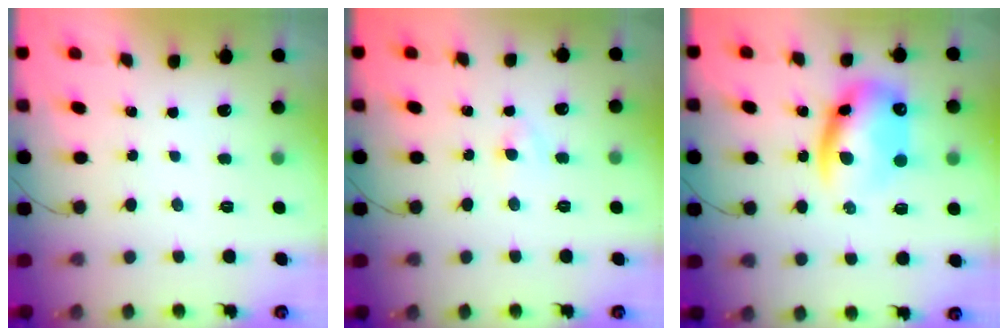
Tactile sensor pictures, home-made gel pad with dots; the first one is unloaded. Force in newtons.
{"total": 3.4, "press": 3.3, "slide": 1.0}
{"total": 13.5, "press": 13.0, "slide": 3.7}